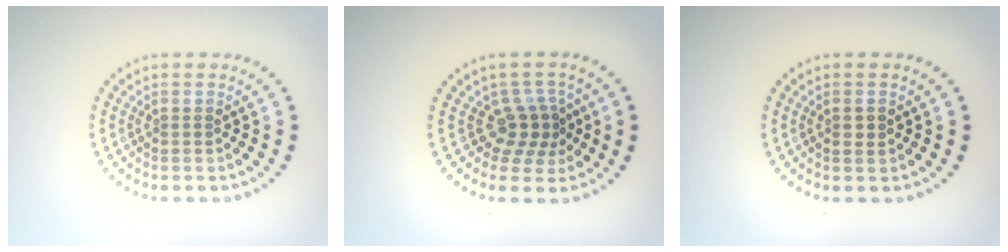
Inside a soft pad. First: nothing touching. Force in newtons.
{"total": 2.9, "press": 2.2, "slide": 1.9}
{"total": 1.0, "press": 1.0, "slide": 0.2}